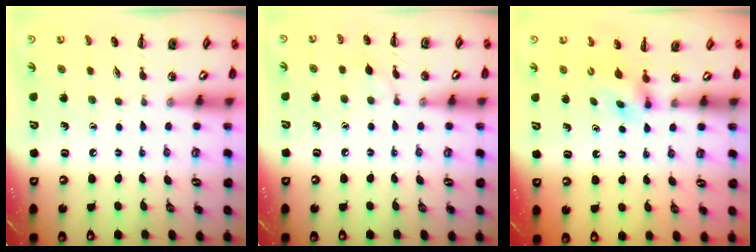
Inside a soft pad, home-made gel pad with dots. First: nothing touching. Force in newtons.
{"total": 4.7, "press": 4.4, "slide": 1.8}
{"total": 4.4, "press": 4.3, "slide": 0.9}